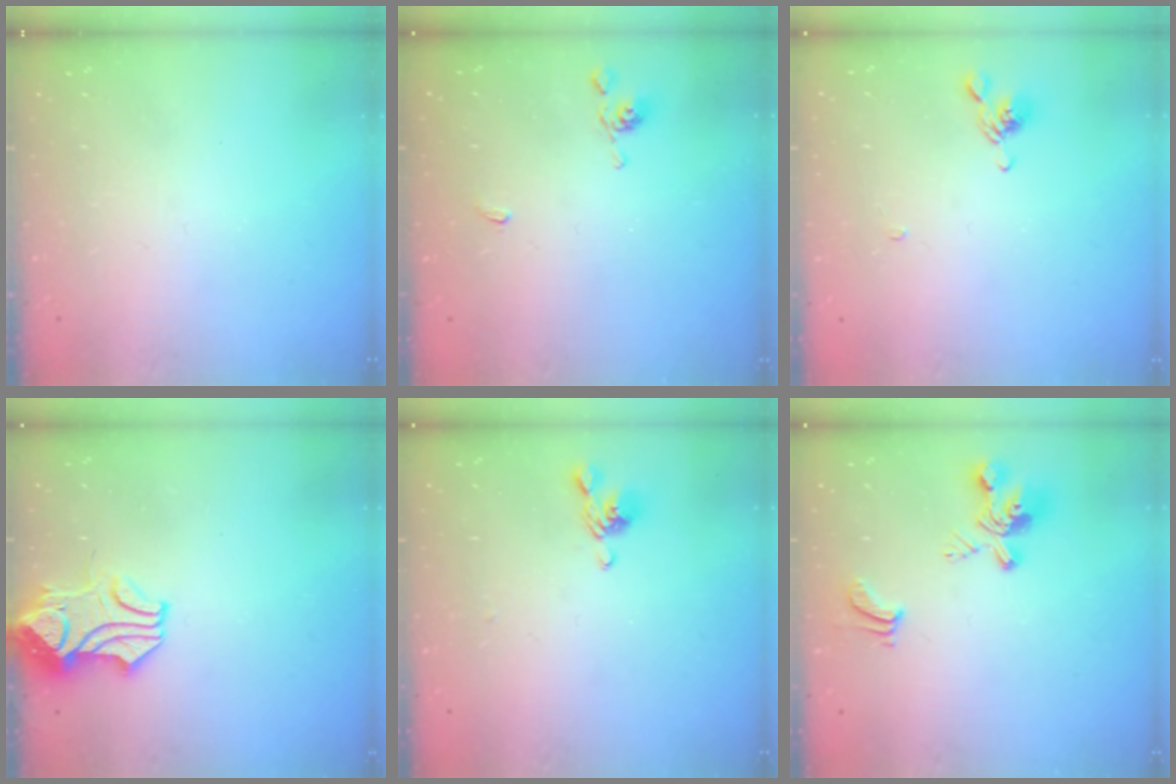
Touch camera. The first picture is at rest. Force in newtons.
{"total": 3.1, "press": 3.1, "slide": 0.5}
{"total": 5.3, "press": 5.3, "slide": 0.5}
{"total": 2.2, "press": 2.1, "slide": 0.7}
{"total": 3.8, "press": 3.8, "slide": 0.6}
{"total": 4.5, "press": 4.3, "slide": 1.4}